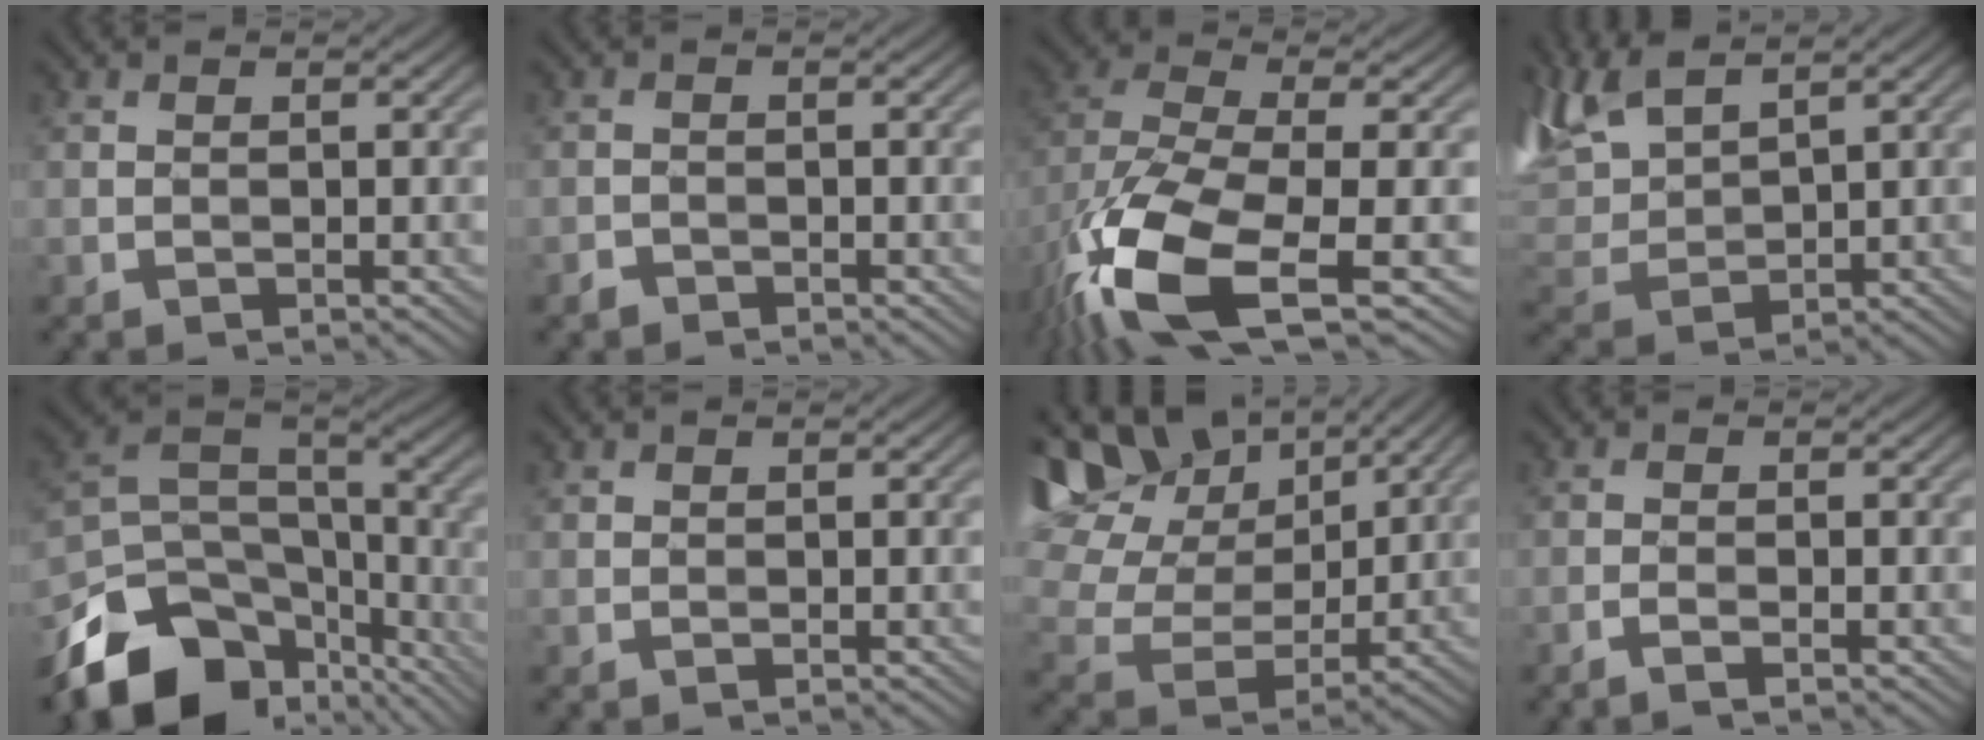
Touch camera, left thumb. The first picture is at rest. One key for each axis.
{"total": 0.9, "fx": -0.8, "fy": 0.4, "fz": 0.2, "tx": -0.005, "ty": 0.004, "tz": -0.015}
{"total": 14.8, "fx": -6.8, "fy": 5.8, "fz": 11.8, "tx": -0.284, "ty": -0.025, "tz": -0.122}
{"total": 8.3, "fx": 6.3, "fy": 2.6, "fz": 4.7, "tx": -0.134, "ty": 0.021, "tz": 0.134}
{"total": 13.4, "fx": -8.7, "fy": 7.7, "fz": 6.8, "tx": -0.158, "ty": -0.017, "tz": -0.150}
{"total": 0.8, "fx": 0.8, "fy": 0.2, "fz": 0.0, "tx": 0.000, "ty": 0.002, "tz": 0.019}
{"total": 15.1, "fx": 8.4, "fy": 8.9, "fz": 8.8, "tx": -0.206, "ty": 0.028, "tz": 0.141}
{"total": 1.1, "fx": -0.7, "fy": -0.3, "fz": 0.9, "tx": -0.021, "ty": 0.007, "tz": -0.013}